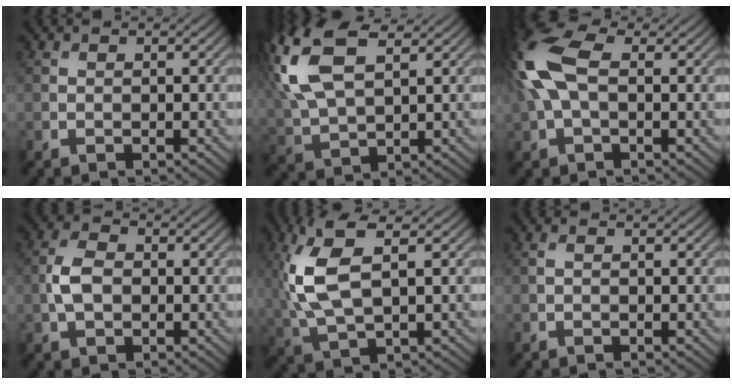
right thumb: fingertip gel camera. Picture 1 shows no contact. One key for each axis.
{"total": 13.9, "fx": 5.4, "fy": 6.9, "fz": 10.8, "tx": -0.274, "ty": 0.017, "tz": 0.103}
{"total": 10.5, "fx": 1.7, "fy": 5.7, "fz": 8.6, "tx": -0.231, "ty": 0.023, "tz": 0.020}
{"total": 4.1, "fx": -0.4, "fy": 2.7, "fz": 3.0, "tx": -0.070, "ty": 0.004, "tz": -0.012}
{"total": 9.6, "fx": 2.1, "fy": 3.9, "fz": 8.5, "tx": -0.208, "ty": 0.005, "tz": 0.040}
{"total": 0.6, "fx": 0.1, "fy": 0.2, "fz": 0.5, "tx": -0.016, "ty": 0.002, "tz": 0.000}